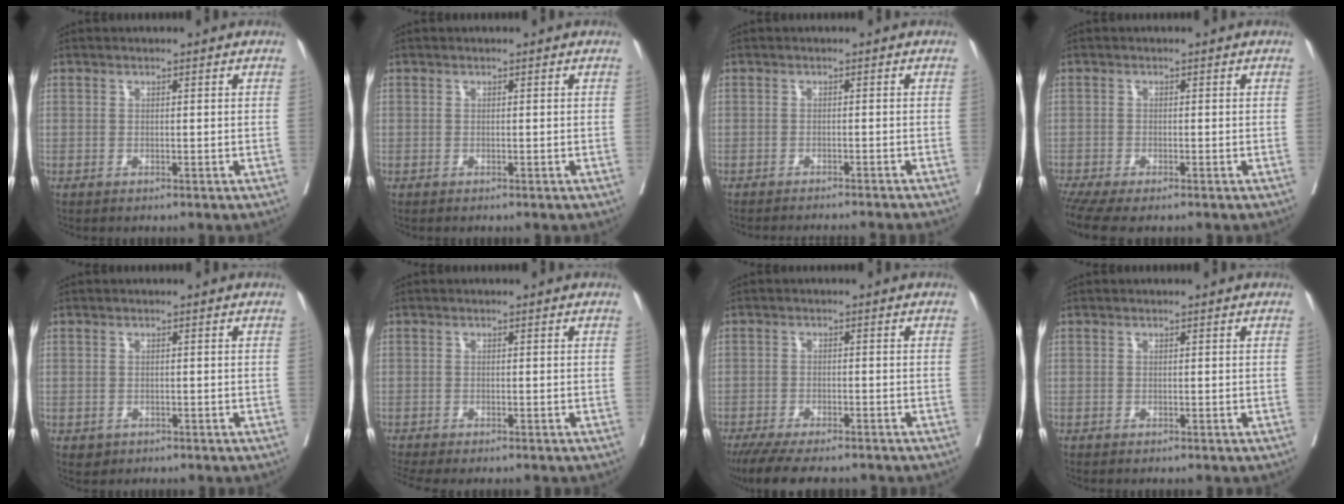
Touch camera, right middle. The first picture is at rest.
{"total": 0.0}
{"total": 9.2, "force": [-8.7, -0.3, 3.1], "torque": [-0.019, -0.014, -0.103]}
{"total": 5.2, "force": [-4.2, 0.9, 3.0], "torque": [-0.046, -0.010, -0.072]}
{"total": 1.2, "force": [-0.5, 1.1, 0.3], "torque": [-0.004, 0.003, 0.001]}
{"total": 3.6, "force": [-3.1, 0.4, 1.8], "torque": [-0.027, -0.007, -0.052]}
{"total": 10.9, "force": [-9.2, 2.5, 5.2], "torque": [-0.078, -0.017, -0.138]}
{"total": 0.0}